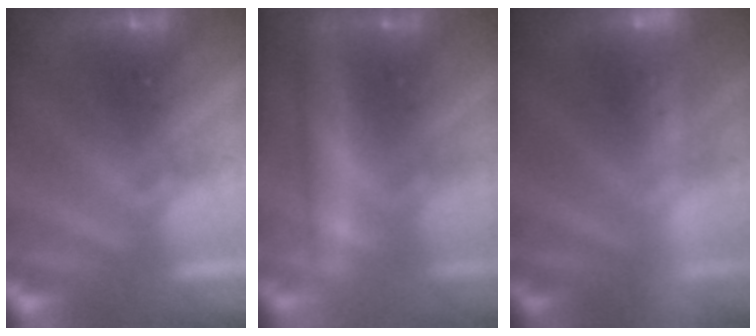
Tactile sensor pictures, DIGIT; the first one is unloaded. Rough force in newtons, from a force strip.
{"total": 2.4}
{"total": 2.3}